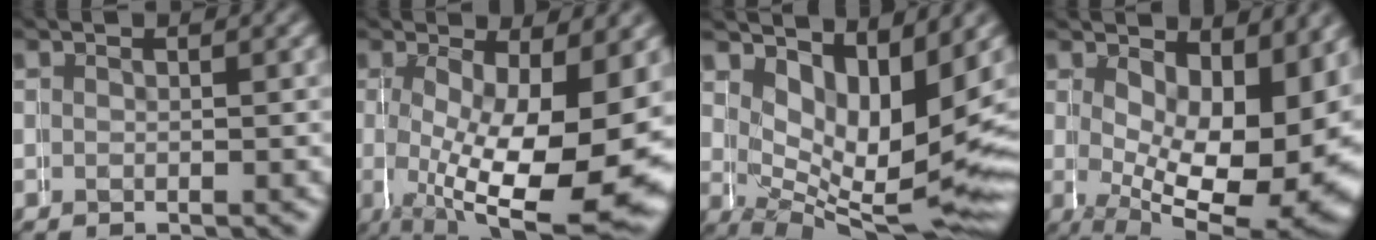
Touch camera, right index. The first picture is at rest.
{"total": 13.1, "force": [-1.4, 5.8, 11.6], "torque": [-0.202, -0.056, 0.015]}
{"total": 8.1, "force": [1.5, 4.2, 6.7], "torque": [-0.111, -0.035, 0.035]}
{"total": 12.7, "force": [1.2, 6.2, 11.0], "torque": [-0.150, -0.038, 0.039]}